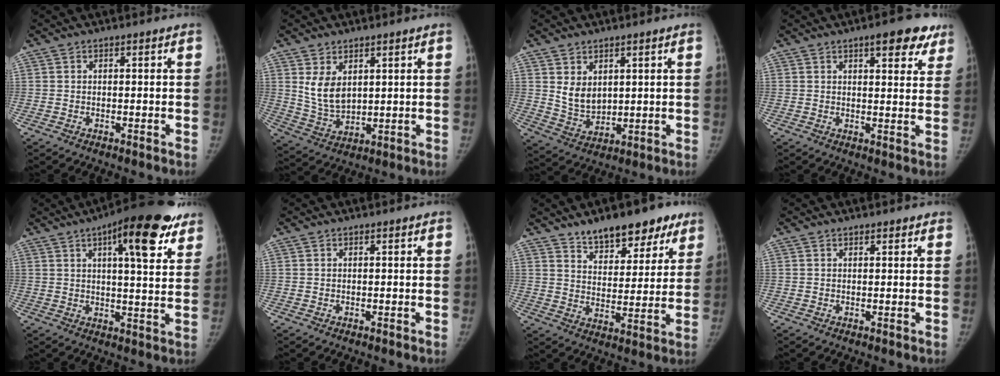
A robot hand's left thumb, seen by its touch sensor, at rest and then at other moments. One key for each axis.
{"total": 7.3, "fx": 2.9, "fy": 4.5, "fz": 5.0, "tx": -0.079, "ty": -0.023, "tz": 0.070}
{"total": 6.3, "fx": 2.4, "fy": 4.3, "fz": 3.9, "tx": -0.053, "ty": -0.027, "tz": 0.059}
{"total": 9.0, "fx": 5.6, "fy": 3.3, "fz": 6.2, "tx": -0.045, "ty": -0.021, "tz": 0.067}
{"total": 17.9, "fx": 9.7, "fy": 5.6, "fz": 14.0, "tx": -0.166, "ty": -0.025, "tz": 0.131}
{"total": 0.0}
{"total": 15.1, "fx": 10.5, "fy": 7.3, "fz": 8.1, "tx": -0.057, "ty": -0.046, "tz": 0.159}
{"total": 1.5, "fx": 1.2, "fy": 0.6, "fz": 0.7, "tx": -0.005, "ty": -0.004, "tz": 0.014}